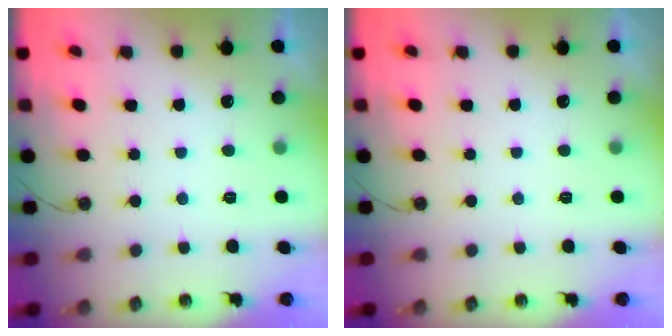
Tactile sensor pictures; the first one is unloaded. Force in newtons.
{"total": 0.0}